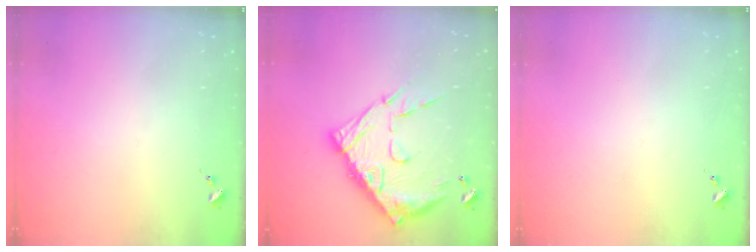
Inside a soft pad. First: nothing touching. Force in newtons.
{"total": 19.1, "press": 19.0, "slide": 1.7}
{"total": 0.0}